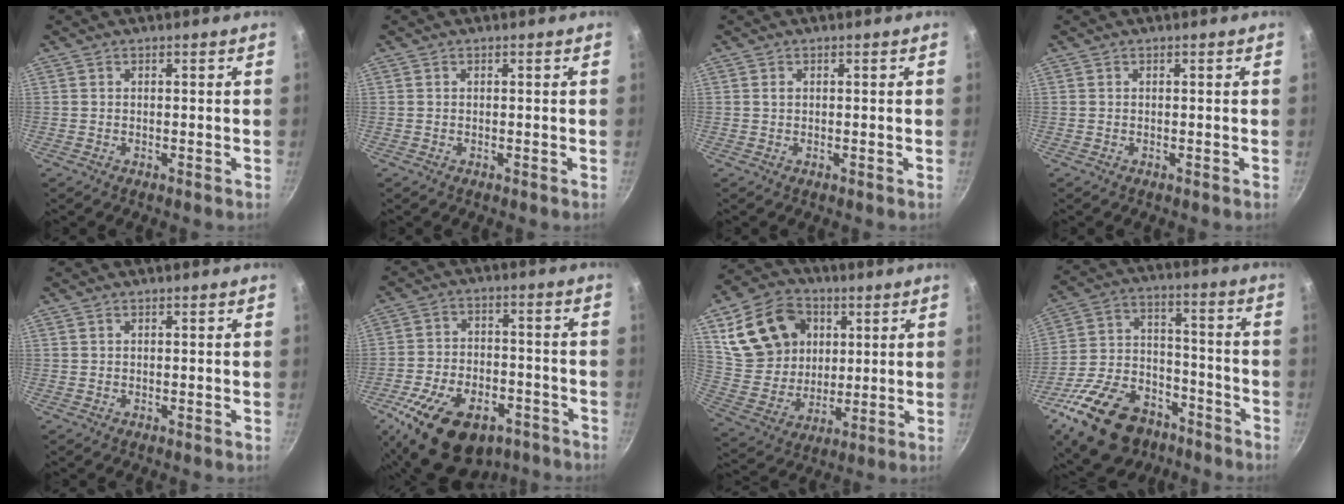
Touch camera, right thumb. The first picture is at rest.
{"total": 0.0}
{"total": 0.7, "force": [0.2, 0.5, 0.5], "torque": [-0.008, 0.002, 0.004]}
{"total": 0.0}
{"total": 0.0}
{"total": 20.2, "force": [-11.5, 11.6, 11.9], "torque": [-0.181, 0.045, -0.178]}
{"total": 18.7, "force": [6.2, 14.6, 9.8], "torque": [-0.157, -0.007, 0.123]}
{"total": 22.7, "force": [-13.9, 13.5, 11.8], "torque": [-0.187, 0.072, -0.226]}